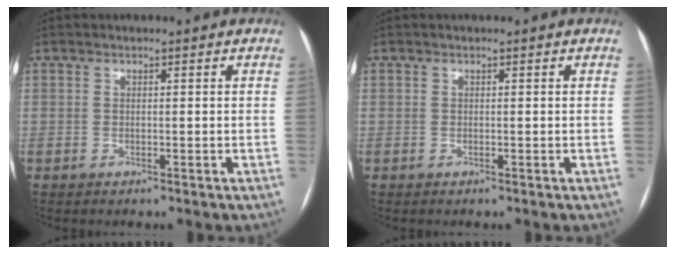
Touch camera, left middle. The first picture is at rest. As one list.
[{"total": 0.0}]